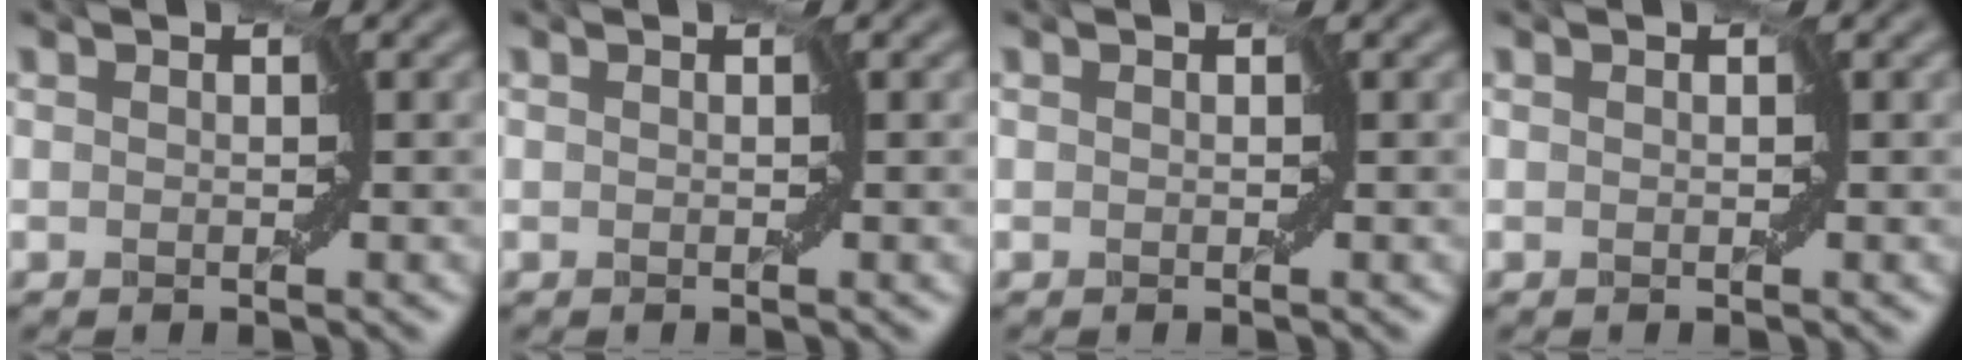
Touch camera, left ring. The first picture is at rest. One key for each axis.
{"total": 0.0}
{"total": 0.0}
{"total": 0.0}